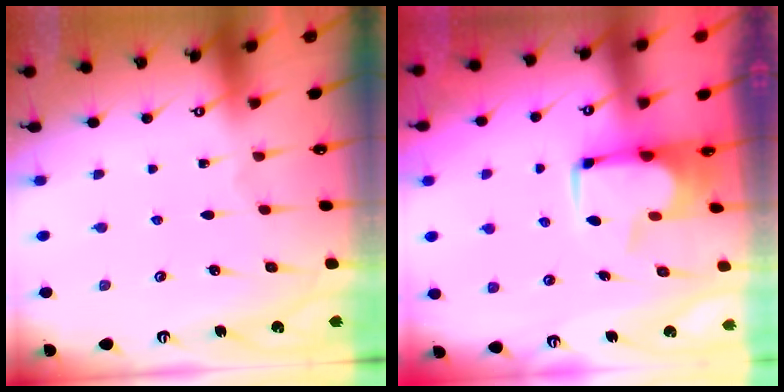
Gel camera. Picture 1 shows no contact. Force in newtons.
{"total": 5.0, "press": 5.0, "slide": 0.6}